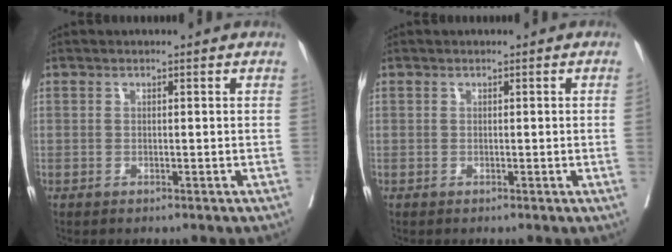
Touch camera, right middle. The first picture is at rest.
{"total": 1.1, "force": [-0.1, -0.4, 1.0], "torque": [-0.013, -0.001, 0.000]}